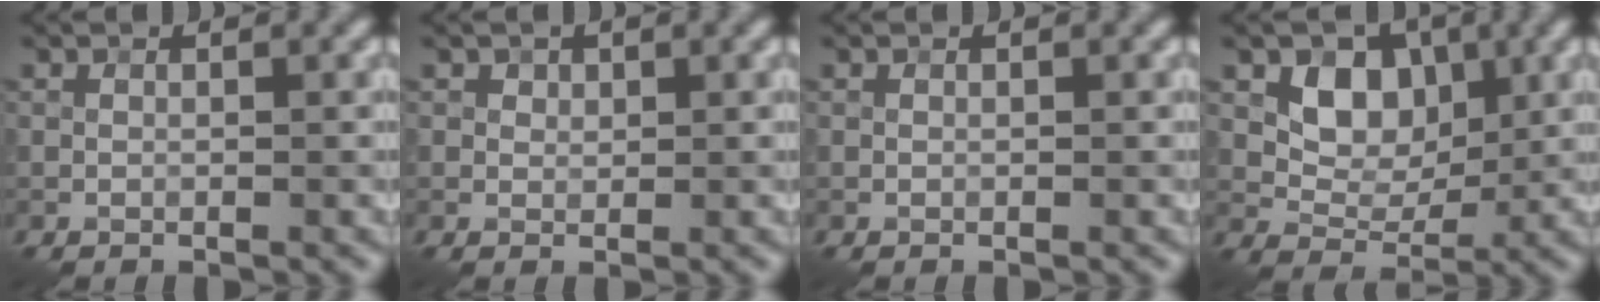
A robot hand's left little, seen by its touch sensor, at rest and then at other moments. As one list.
[{"total": 1.0, "force": [0.6, 0.7, 0.2], "torque": [-0.003, -0.003, 0.006]}, {"total": 0.0}, {"total": 4.6, "force": [1.5, 3.5, 2.6], "torque": [-0.037, -0.005, 0.020]}]